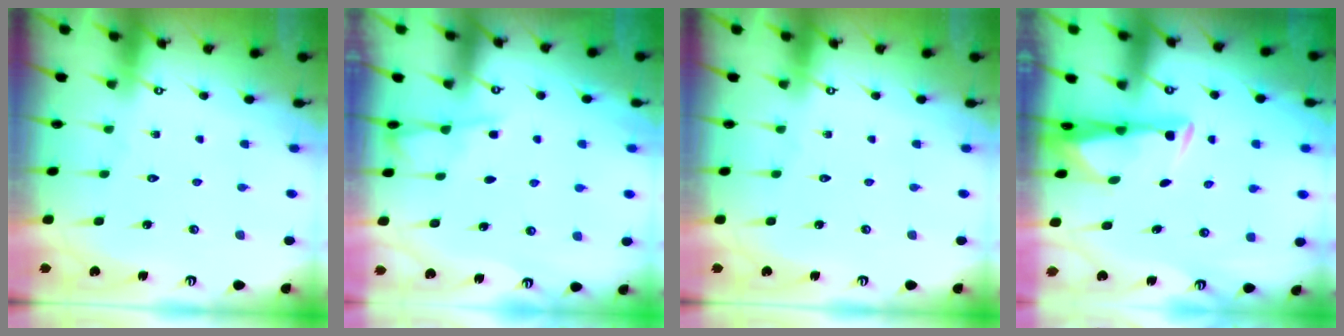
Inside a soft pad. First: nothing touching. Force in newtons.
{"total": 3.8, "press": 3.8, "slide": 0.4}
{"total": 0.0}
{"total": 2.9, "press": 2.8, "slide": 0.9}